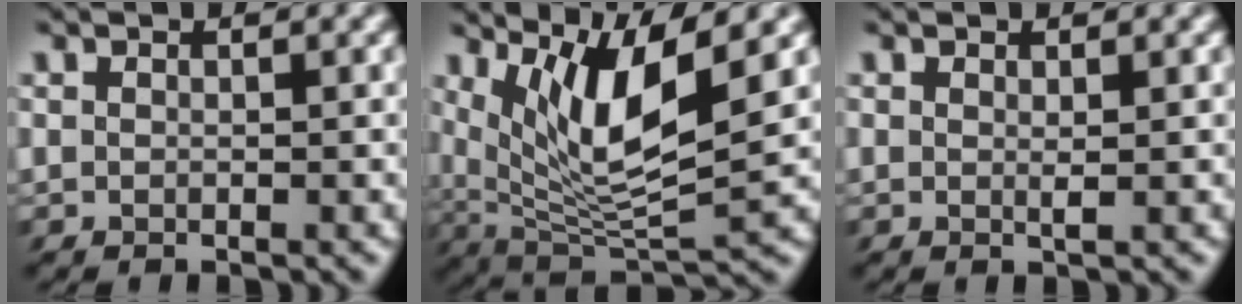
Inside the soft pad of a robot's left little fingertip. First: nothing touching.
{"total": 8.0, "force": [3.6, 1.3, 7.0], "torque": [-0.127, -0.008, 0.068]}
{"total": 0.6, "force": [0.4, -0.3, 0.3], "torque": [-0.005, -0.004, 0.009]}